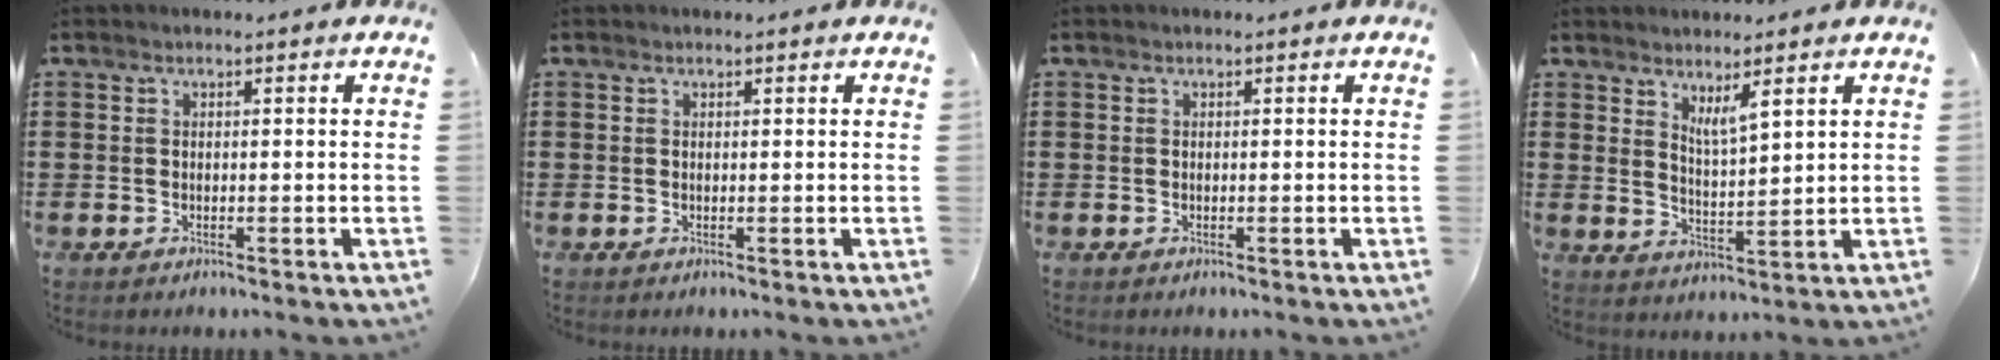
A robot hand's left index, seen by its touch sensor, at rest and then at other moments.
{"total": 0.0}
{"total": 0.0}
{"total": 3.6, "force": [3.0, 0.2, 1.9], "torque": [-0.035, -0.009, 0.051]}